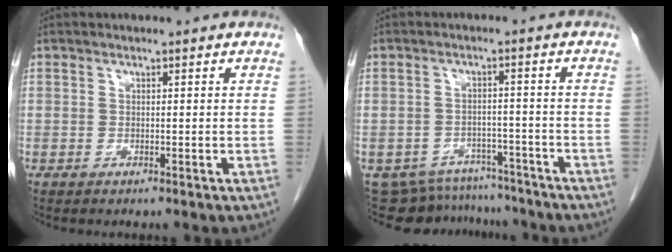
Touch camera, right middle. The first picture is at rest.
{"total": 10.0, "force": [-9.4, 3.6, 0.6], "torque": [-0.009, 0.014, -0.121]}